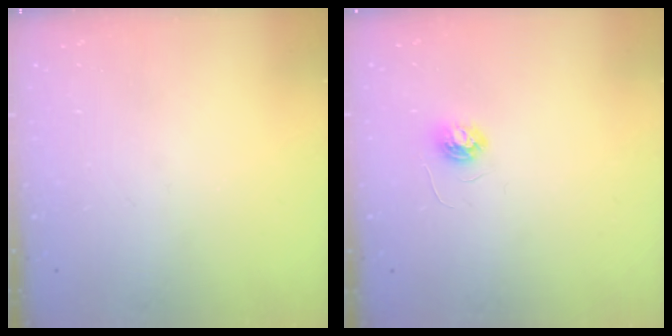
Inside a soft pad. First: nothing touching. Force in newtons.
{"total": 4.0, "press": 4.0, "slide": 0.3}